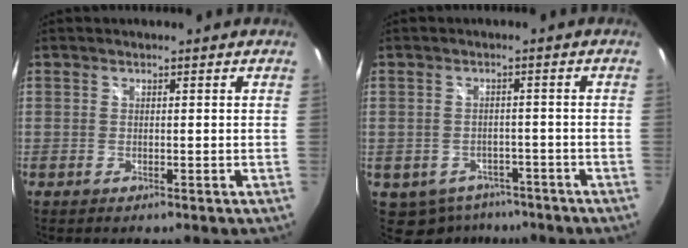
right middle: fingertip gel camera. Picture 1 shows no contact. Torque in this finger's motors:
{"motor_torque": [0.14, -0.46, 0.00, 0.01]}